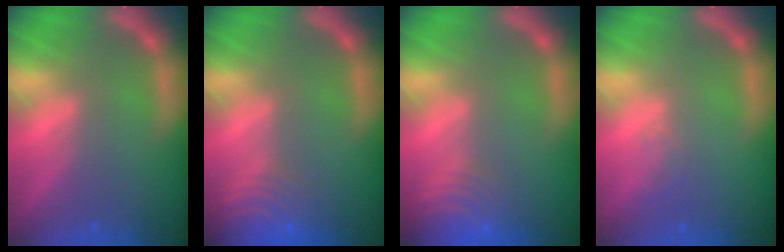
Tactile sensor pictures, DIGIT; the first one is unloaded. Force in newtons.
{"total": 10.0}
{"total": 9.0}
{"total": 1.0}